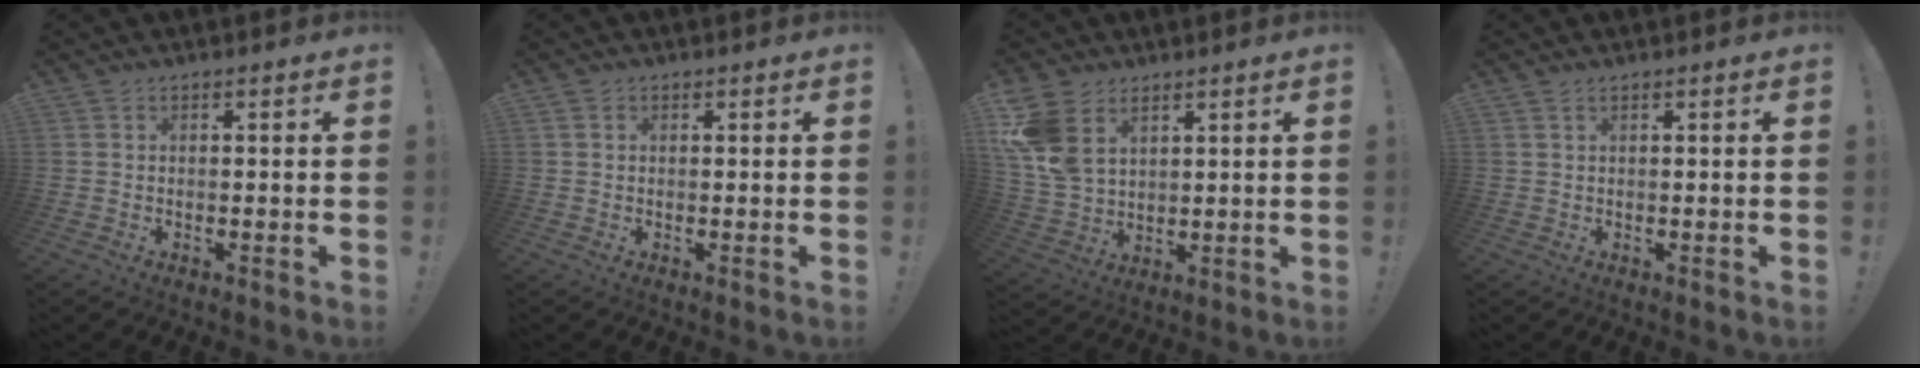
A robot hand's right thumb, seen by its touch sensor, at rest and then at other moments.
{"total": 0.9, "force": [0.4, 0.7, 0.3], "torque": [-0.002, 0.000, 0.006]}
{"total": 11.3, "force": [5.7, 7.6, 6.1], "torque": [-0.119, -0.022, 0.116]}
{"total": 1.0, "force": [0.7, 0.2, 0.7], "torque": [-0.020, 0.003, 0.014]}